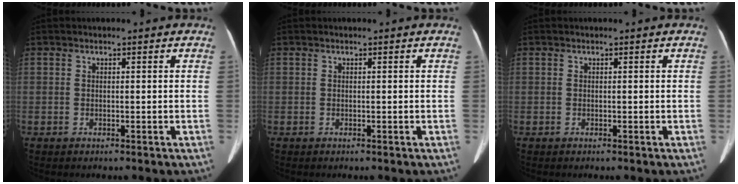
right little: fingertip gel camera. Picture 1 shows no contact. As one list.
[{"total": 0.0}, {"total": 0.0}]